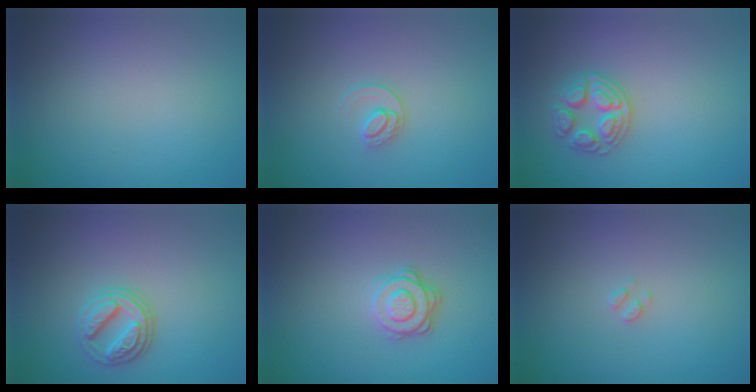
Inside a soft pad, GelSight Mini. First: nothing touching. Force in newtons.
{"total": 1.4, "press": 0.9, "slide": 1.0}
{"total": 2.7, "press": 2.7, "slide": 0.3}
{"total": 2.7, "press": 2.7, "slide": 0.7}
{"total": 3.0, "press": 2.6, "slide": 1.5}
{"total": 0.7, "press": 0.6, "slide": 0.1}